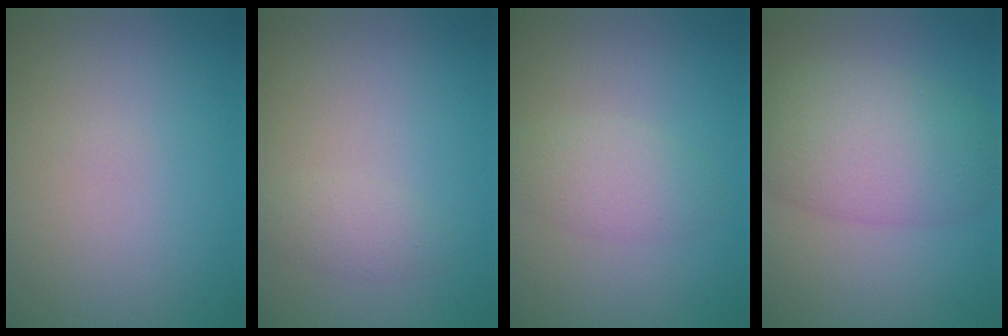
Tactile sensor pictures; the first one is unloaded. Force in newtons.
{"total": 1.5, "press": 1.5, "slide": 0.2}
{"total": 2.4, "press": 2.4, "slide": 0.2}
{"total": 6.7, "press": 6.7, "slide": 0.1}